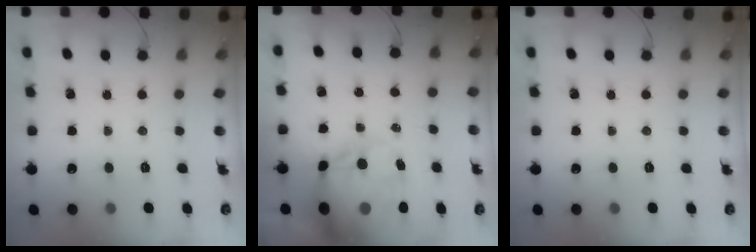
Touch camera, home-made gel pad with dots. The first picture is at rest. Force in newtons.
{"total": 18.8, "press": 18.4, "slide": 3.9}
{"total": 0.0}